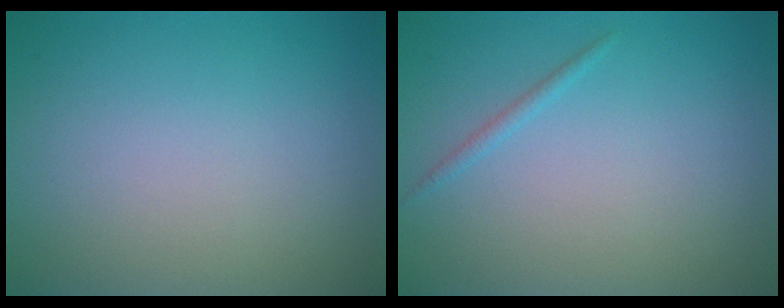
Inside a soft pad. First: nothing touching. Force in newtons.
{"total": 0.7, "press": 0.7, "slide": 0.1}